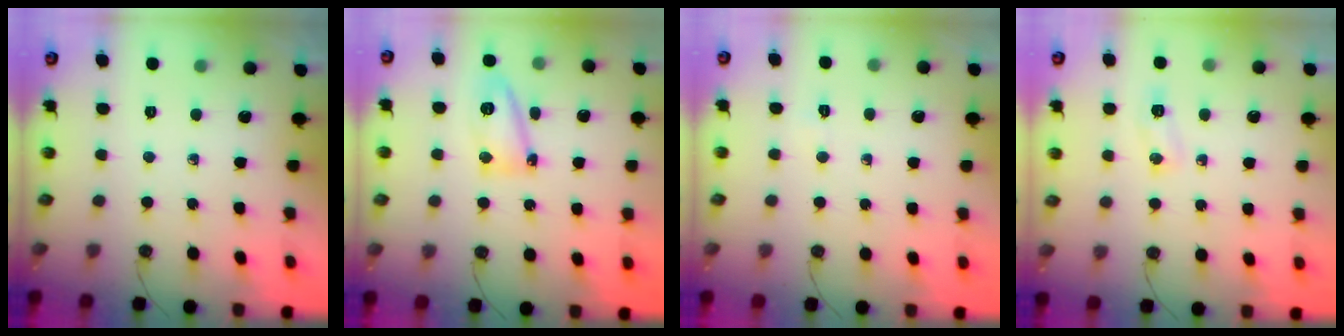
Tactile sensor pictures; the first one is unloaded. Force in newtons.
{"total": 9.8, "press": 9.7, "slide": 1.2}
{"total": 2.1, "press": 1.6, "slide": 1.4}
{"total": 6.5, "press": 5.3, "slide": 3.8}